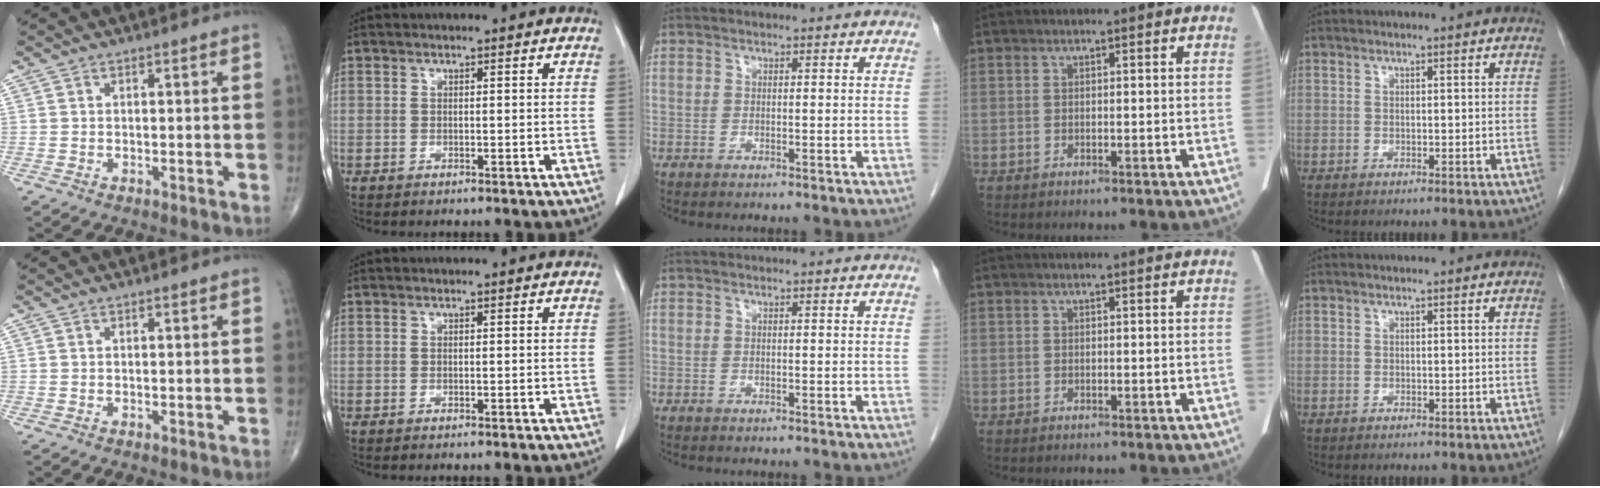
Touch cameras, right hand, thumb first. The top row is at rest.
{}